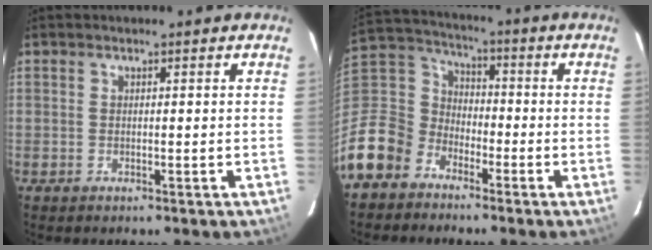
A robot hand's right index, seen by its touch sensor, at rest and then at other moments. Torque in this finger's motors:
{"motor_torque": [0.42, -0.64, 0.07, -0.21]}